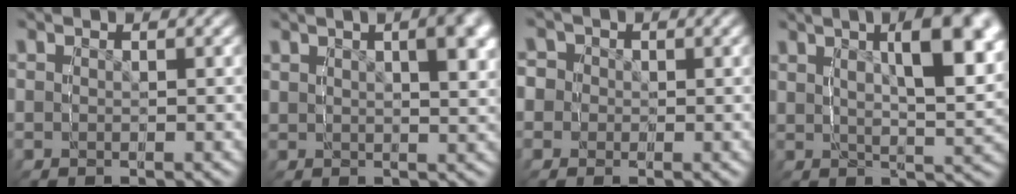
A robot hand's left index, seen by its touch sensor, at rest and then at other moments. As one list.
[{"total": 1.6, "force": [1.1, -1.0, 0.4], "torque": [0.002, 0.024, 0.014]}, {"total": 4.9, "force": [0.6, 4.8, 0.4], "torque": [-0.023, -0.017, 0.012]}, {"total": 4.3, "force": [2.8, -1.0, 3.1], "torque": [-0.043, 0.039, 0.036]}]